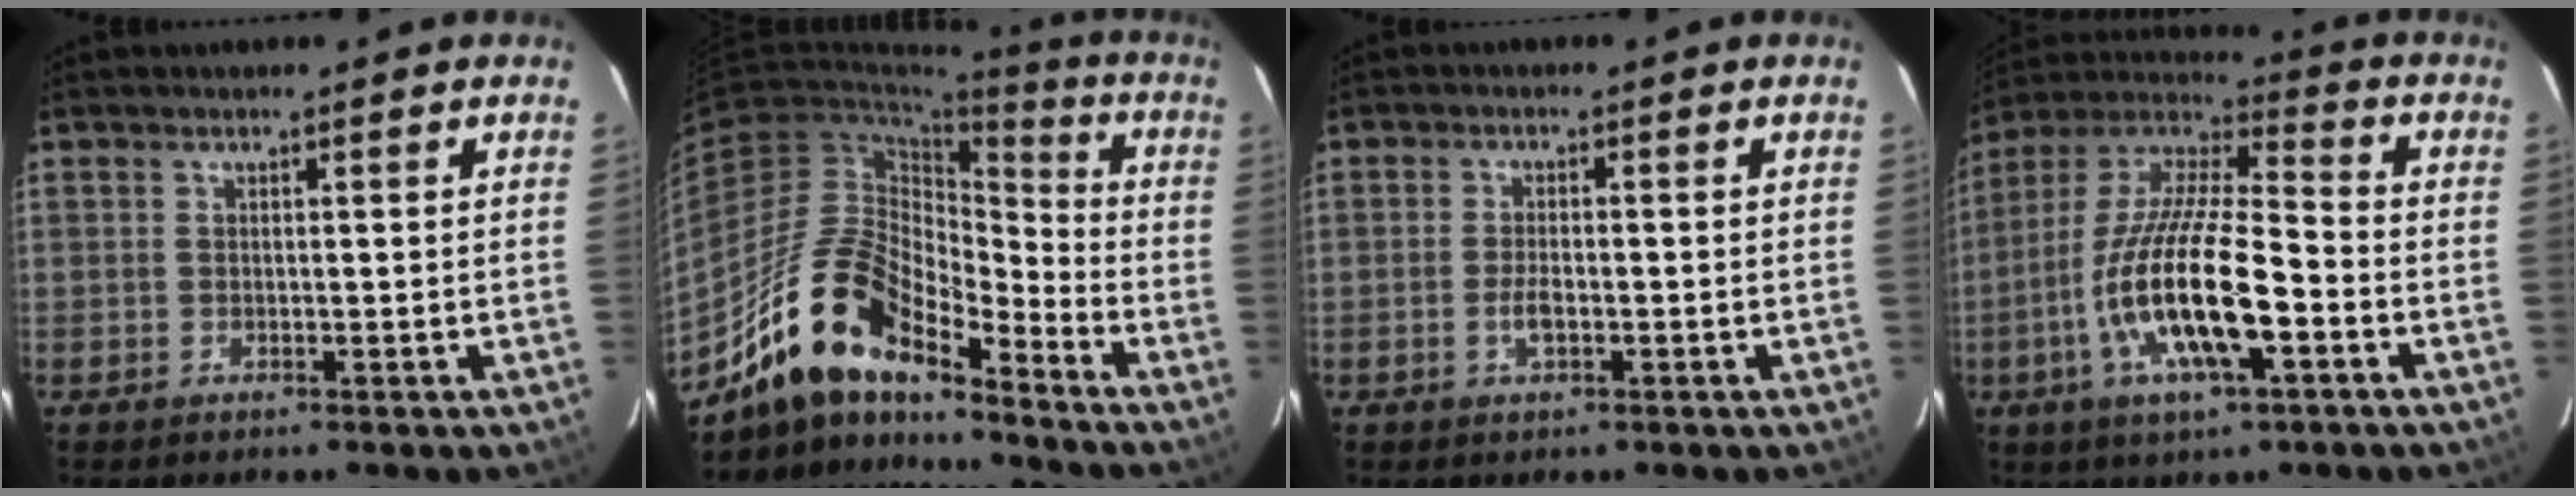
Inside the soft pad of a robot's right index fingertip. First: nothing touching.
{"total": 15.5, "force": [-12.7, 4.8, 7.6], "torque": [-0.139, 0.008, -0.246]}
{"total": 2.9, "force": [-1.0, 1.3, 2.3], "torque": [-0.049, -0.001, -0.018]}
{"total": 19.1, "force": [-6.3, 5.3, 17.2], "torque": [-0.342, -0.016, -0.125]}